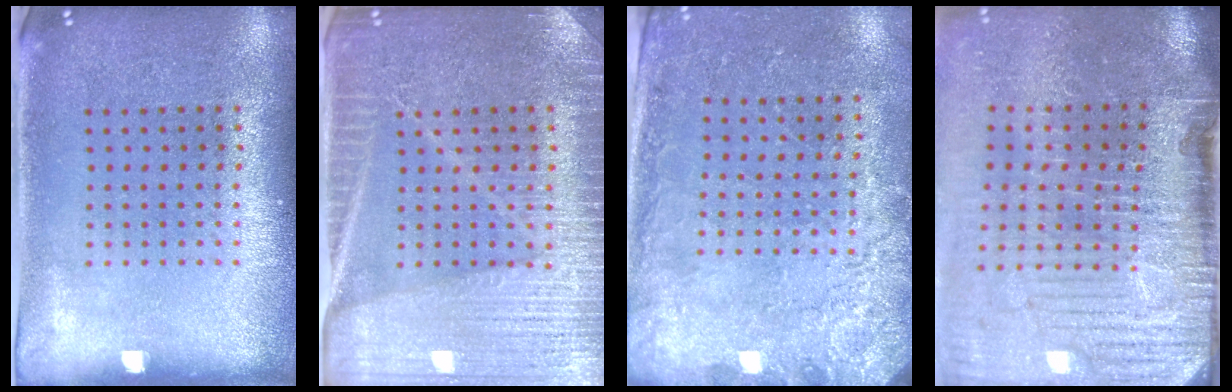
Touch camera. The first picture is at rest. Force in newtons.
{"total": 4.1, "press": 3.9, "slide": 1.2}
{"total": 2.6, "press": 2.3, "slide": 1.1}
{"total": 5.4, "press": 4.4, "slide": 3.2}